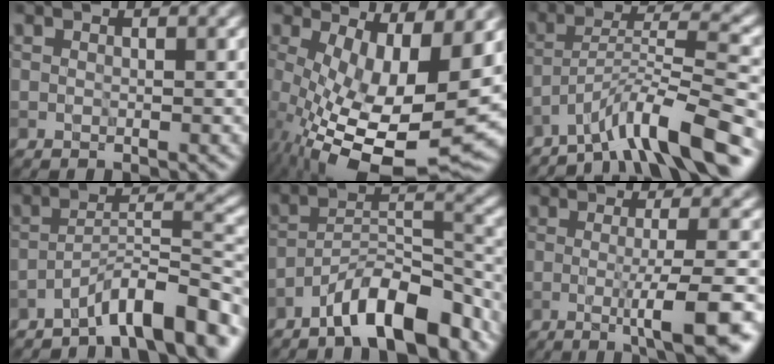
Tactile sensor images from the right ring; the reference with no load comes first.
{"total": 12.4, "force": [-0.9, 4.7, 11.4], "torque": [-0.198, -0.030, 0.000]}
{"total": 7.8, "force": [-6.0, 0.7, 5.0], "torque": [-0.077, 0.014, -0.109]}
{"total": 7.6, "force": [-5.6, 1.6, 4.9], "torque": [-0.070, 0.013, -0.095]}
{"total": 9.0, "force": [-6.5, 2.6, 5.6], "torque": [-0.079, 0.011, -0.116]}
{"total": 6.7, "force": [-1.5, 1.2, 6.4], "torque": [-0.086, -0.010, -0.028]}